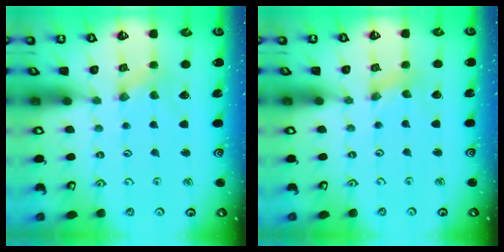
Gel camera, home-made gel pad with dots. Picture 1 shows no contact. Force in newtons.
{"total": 0.0}